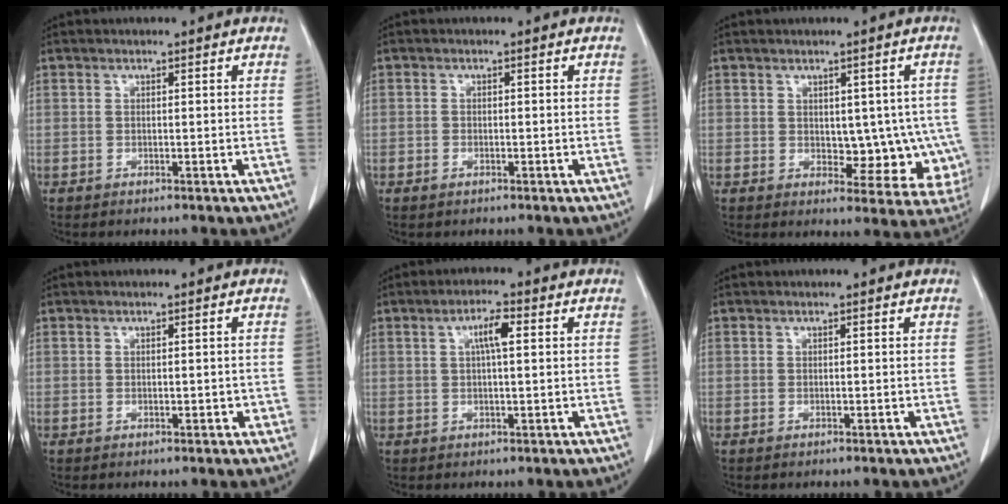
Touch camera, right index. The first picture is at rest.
{"total": 1.4, "force": [-0.7, 1.0, 0.8], "torque": [-0.018, 0.003, -0.008]}
{"total": 10.3, "force": [-0.8, 6.5, 7.9], "torque": [-0.082, 0.012, 0.008]}
{"total": 1.9, "force": [-0.4, 1.2, 1.5], "torque": [-0.026, 0.006, 0.000]}
{"total": 4.3, "force": [1.1, 1.0, 4.0], "torque": [-0.077, 0.011, 0.020]}
{"total": 0.0}